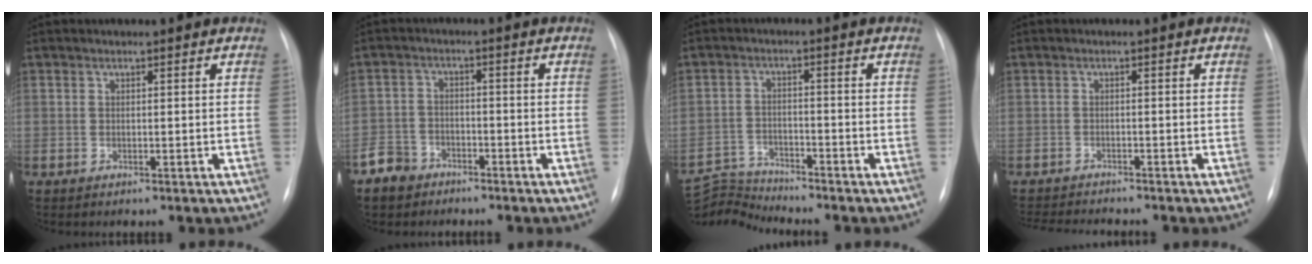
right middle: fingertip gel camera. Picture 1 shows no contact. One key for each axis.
{"total": 4.6, "fx": -3.5, "fy": 3.0, "fz": 0.2, "tx": -0.004, "ty": 0.006, "tz": -0.067}
{"total": 6.5, "fx": -6.3, "fy": -1.2, "fz": -1.1, "tx": 0.010, "ty": -0.002, "tz": -0.117}
{"total": 7.1, "fx": -6.7, "fy": 0.6, "fz": 2.3, "tx": -0.033, "ty": -0.009, "tz": -0.103}